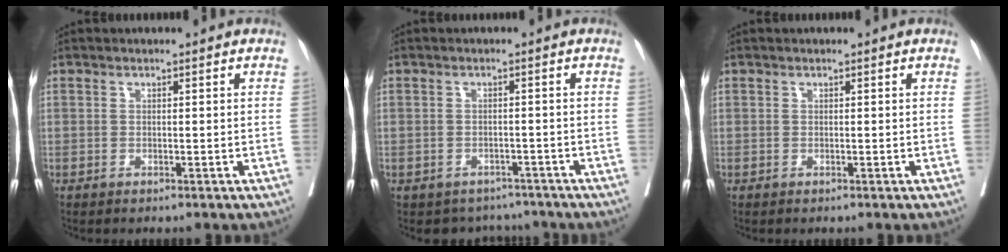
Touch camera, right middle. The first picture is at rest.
{"total": 4.8, "force": [-4.2, 2.4, -0.2], "torque": [0.012, 0.016, -0.052]}
{"total": 0.0}